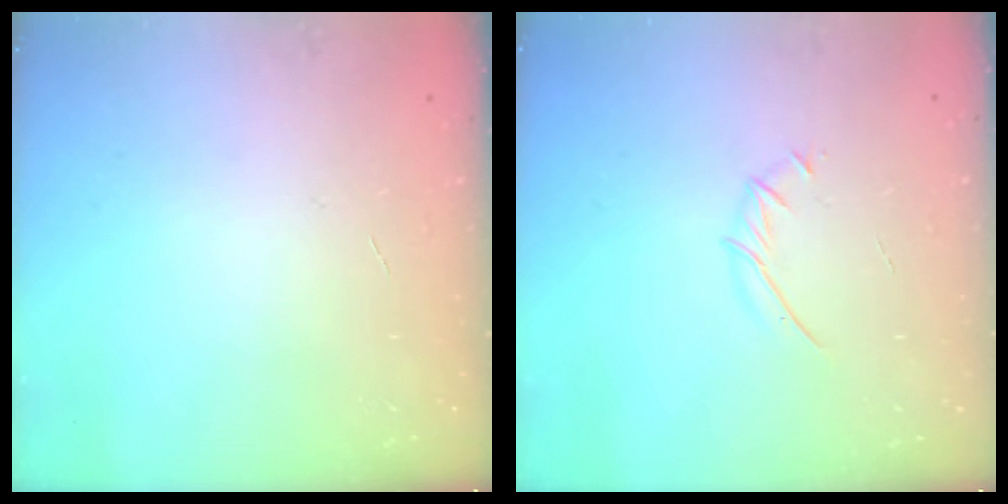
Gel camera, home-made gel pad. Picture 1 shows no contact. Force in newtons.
{"total": 3.5, "press": 3.4, "slide": 1.0}